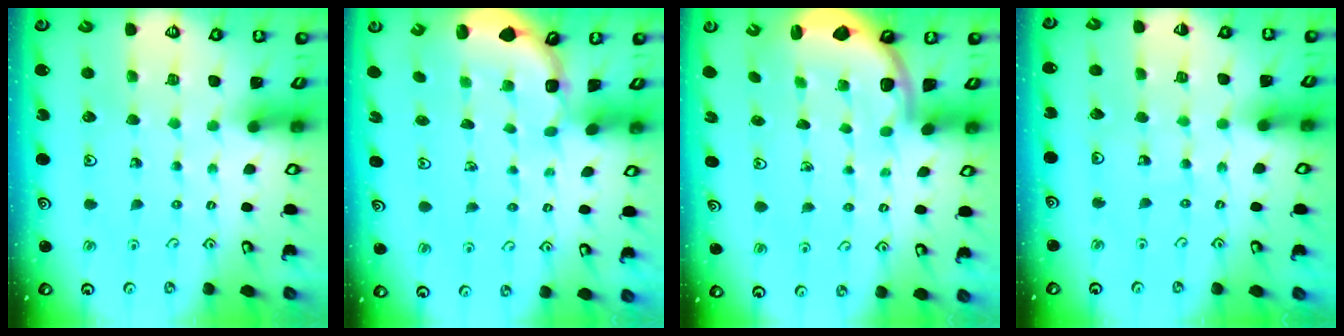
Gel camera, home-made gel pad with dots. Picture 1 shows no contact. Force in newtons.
{"total": 2.5, "press": 1.9, "slide": 1.6}
{"total": 2.0, "press": 1.9, "slide": 0.5}
{"total": 3.4, "press": 3.4, "slide": 0.3}